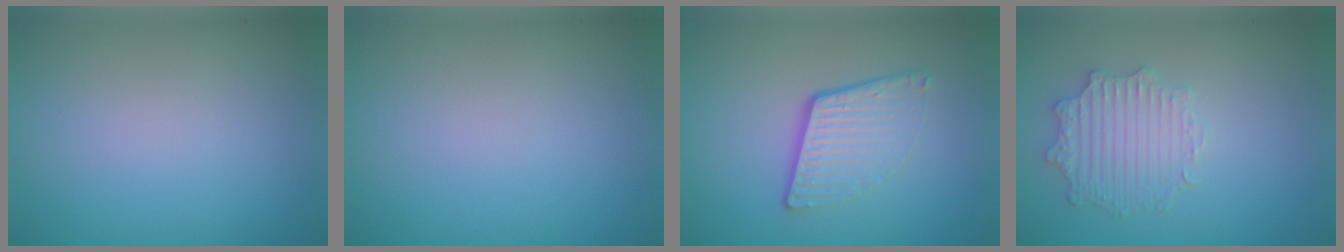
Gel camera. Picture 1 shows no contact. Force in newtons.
{"total": 0.0}
{"total": 4.3, "press": 2.8, "slide": 3.3}
{"total": 2.9, "press": 2.9, "slide": 0.1}